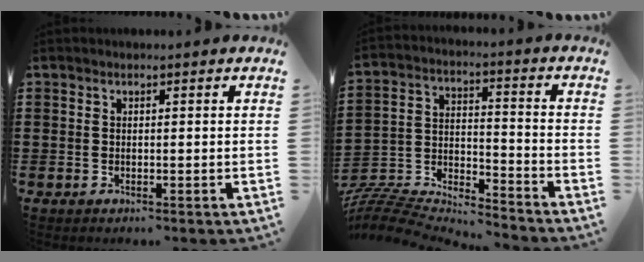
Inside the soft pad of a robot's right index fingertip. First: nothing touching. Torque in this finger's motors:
{"motor_torque": [-1.35, 0.79, -1.06, -0.16]}